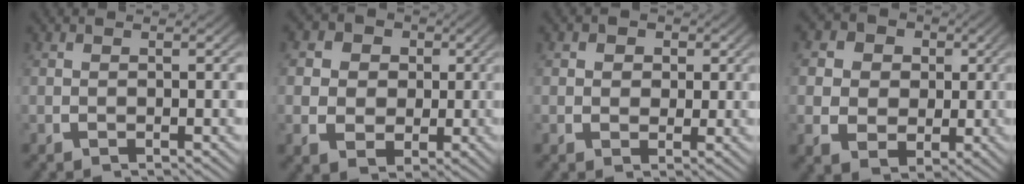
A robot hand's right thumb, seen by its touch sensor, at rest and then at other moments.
{"total": 8.8, "force": [0.8, 7.5, 4.5], "torque": [-0.084, -0.029, 0.019]}
{"total": 2.5, "force": [0.6, 2.2, 1.0], "torque": [-0.009, -0.015, 0.012]}
{"total": 10.3, "force": [1.0, 8.7, 5.4], "torque": [-0.106, -0.033, 0.022]}